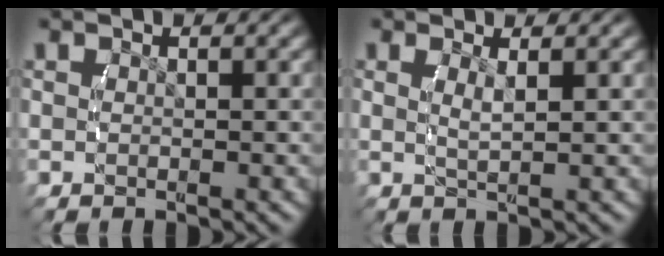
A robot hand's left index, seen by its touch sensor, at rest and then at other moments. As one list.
[{"total": 1.6, "force": [0.6, 0.1, 1.4], "torque": [-0.032, -0.007, 0.012]}]